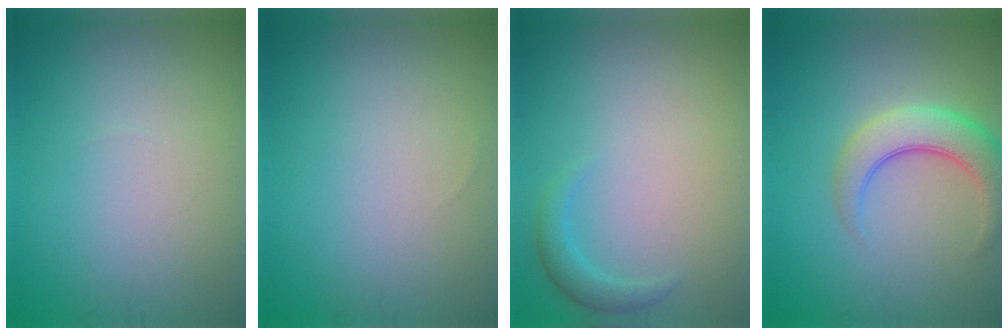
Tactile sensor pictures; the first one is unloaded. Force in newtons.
{"total": 0.0}
{"total": 1.6, "press": 1.6, "slide": 0.1}
{"total": 5.0, "press": 5.0, "slide": 0.4}